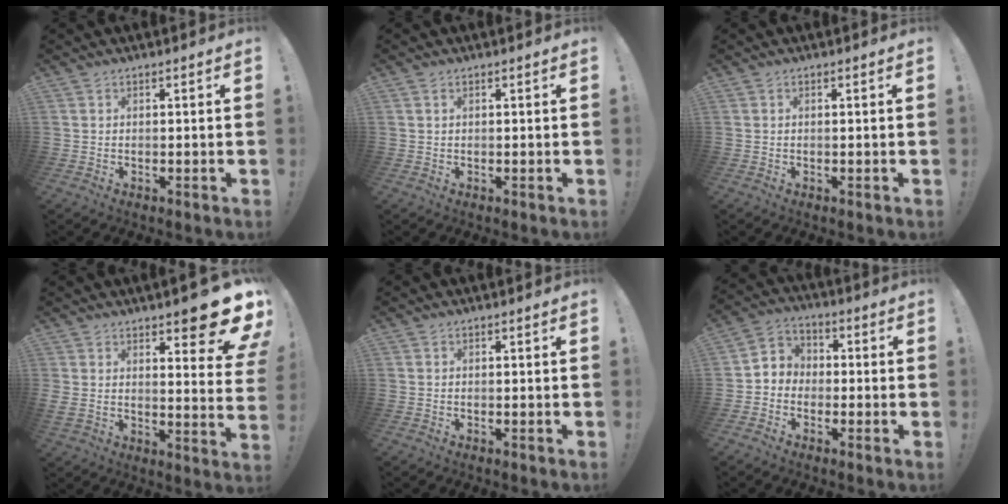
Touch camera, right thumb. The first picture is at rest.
{"total": 0.7, "force": [0.4, 0.3, 0.5], "torque": [-0.006, 0.000, 0.007]}
{"total": 0.0}
{"total": 11.6, "force": [8.5, 2.5, 7.5], "torque": [-0.085, -0.081, 0.139]}
{"total": 0.0}
{"total": 5.6, "force": [-3.0, 4.6, 1.0], "torque": [-0.019, 0.031, -0.050]}